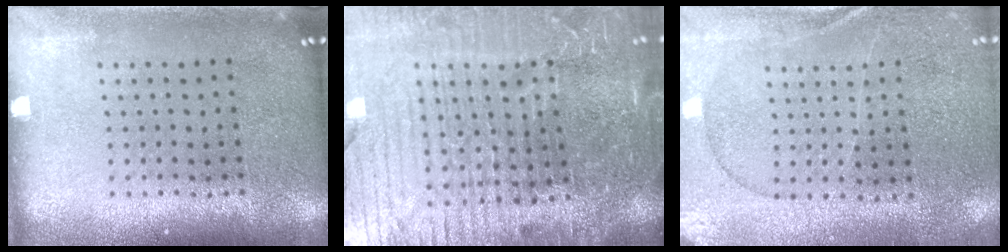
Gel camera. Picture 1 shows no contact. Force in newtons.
{"total": 6.5, "press": 5.7, "slide": 3.1}
{"total": 0.5, "press": 0.4, "slide": 0.4}